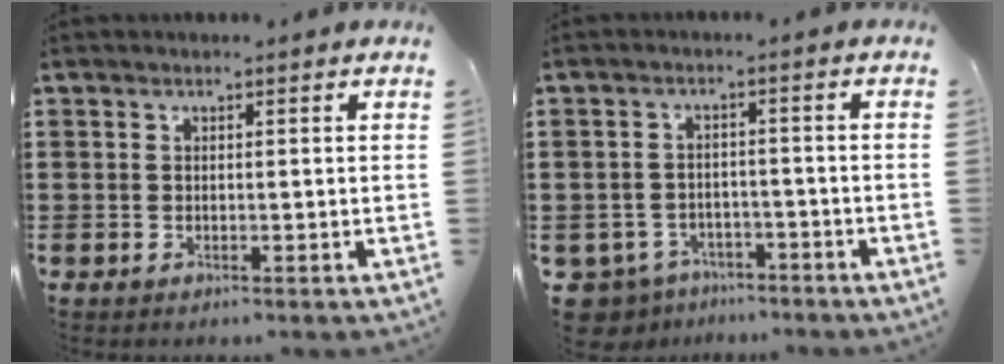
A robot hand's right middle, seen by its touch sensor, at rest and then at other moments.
{"total": 3.4, "force": [-3.2, 1.2, 0.3], "torque": [-0.036, -0.003, -0.074]}